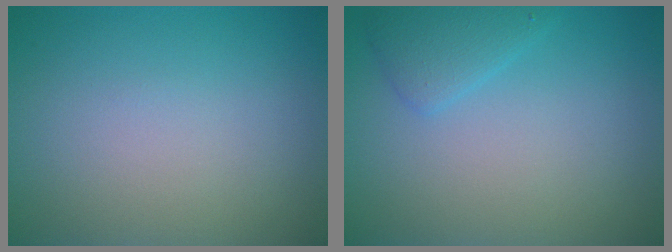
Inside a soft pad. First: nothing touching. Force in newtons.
{"total": 1.9, "press": 1.9, "slide": 0.1}